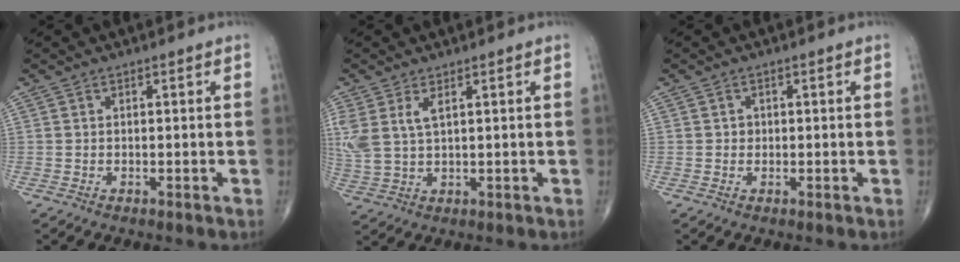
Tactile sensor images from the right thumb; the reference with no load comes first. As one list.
[{"total": 7.0, "force": [2.6, 3.4, 5.5], "torque": [-0.140, 0.000, 0.062]}, {"total": 0.9, "force": [0.0, 0.9, 0.2], "torque": [0.002, 0.002, 0.000]}]